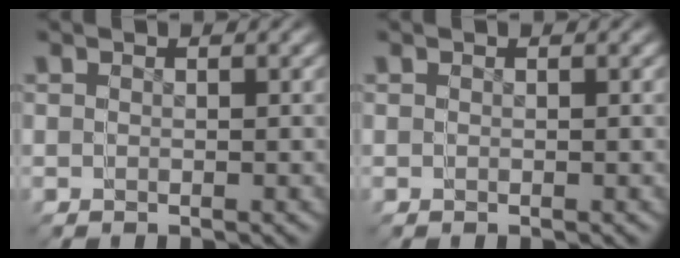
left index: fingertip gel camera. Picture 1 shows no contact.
{"total": 0.0}